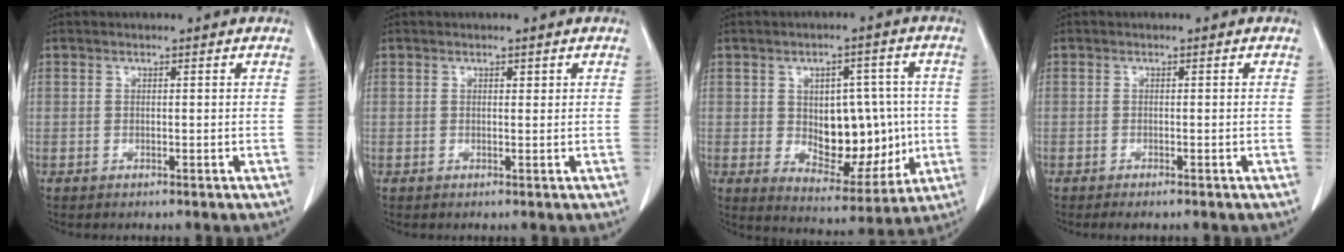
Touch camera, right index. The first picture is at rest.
{"total": 0.6, "force": [0.3, 0.3, 0.4], "torque": [-0.004, -0.001, 0.004]}
{"total": 13.1, "force": [-0.2, 7.6, 10.7], "torque": [-0.153, 0.012, 0.020]}
{"total": 1.9, "force": [-1.5, 0.2, 1.2], "torque": [-0.014, -0.005, -0.018]}